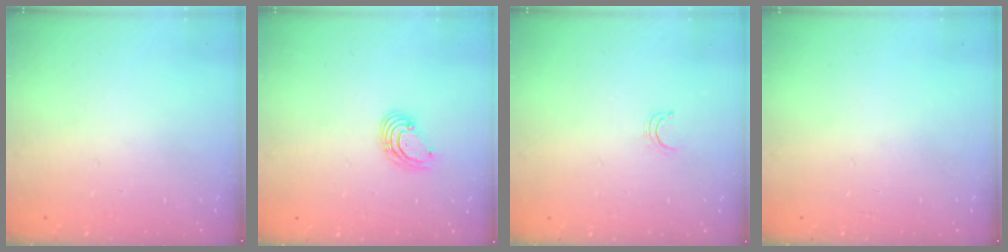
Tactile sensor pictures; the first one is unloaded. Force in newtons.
{"total": 2.6, "press": 2.6, "slide": 0.1}
{"total": 2.8, "press": 2.8, "slide": 0.2}
{"total": 0.0}